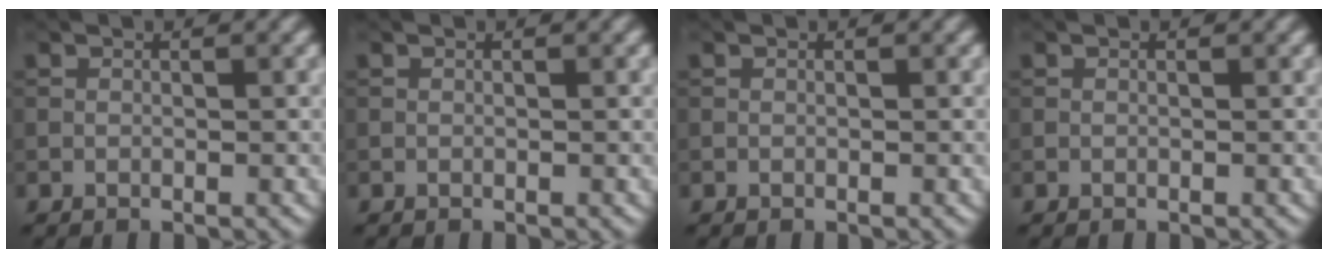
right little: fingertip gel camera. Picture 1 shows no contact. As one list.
[{"total": 0.0}, {"total": 0.0}, {"total": 0.0}]